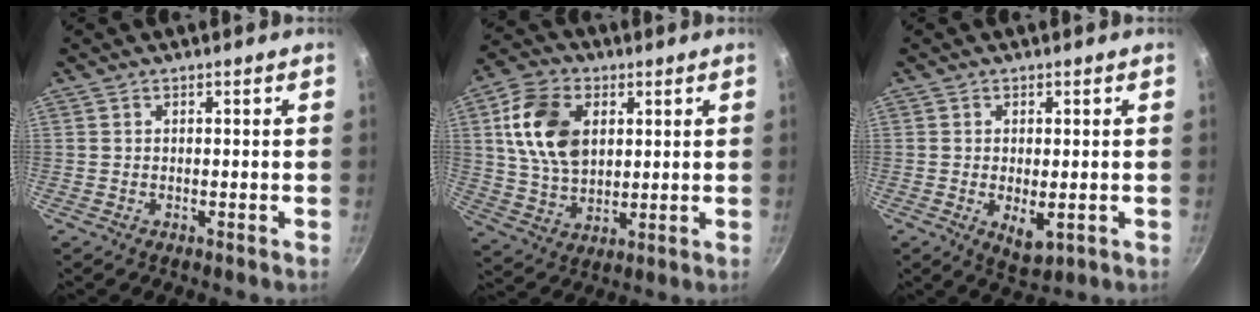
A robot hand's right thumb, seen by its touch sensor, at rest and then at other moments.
{"total": 14.3, "force": [3.6, 9.7, 9.8], "torque": [-0.165, -0.004, 0.069]}
{"total": 4.9, "force": [-0.9, 2.4, 4.2], "torque": [-0.063, -0.012, -0.004]}